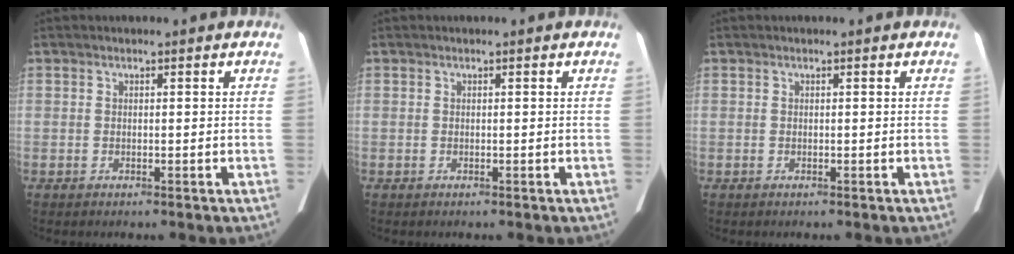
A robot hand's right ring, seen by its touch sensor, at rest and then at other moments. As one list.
[{"total": 0.0}, {"total": 0.0}]